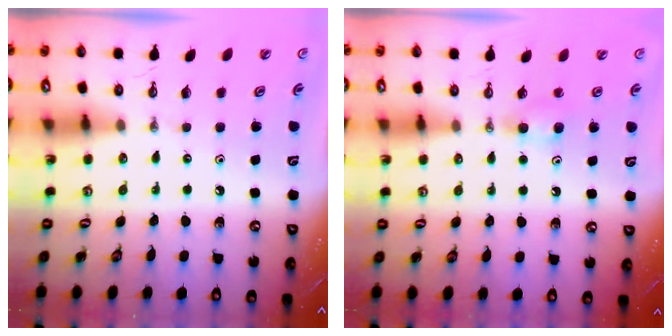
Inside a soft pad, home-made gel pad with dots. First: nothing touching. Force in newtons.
{"total": 3.6, "press": 3.6, "slide": 0.7}